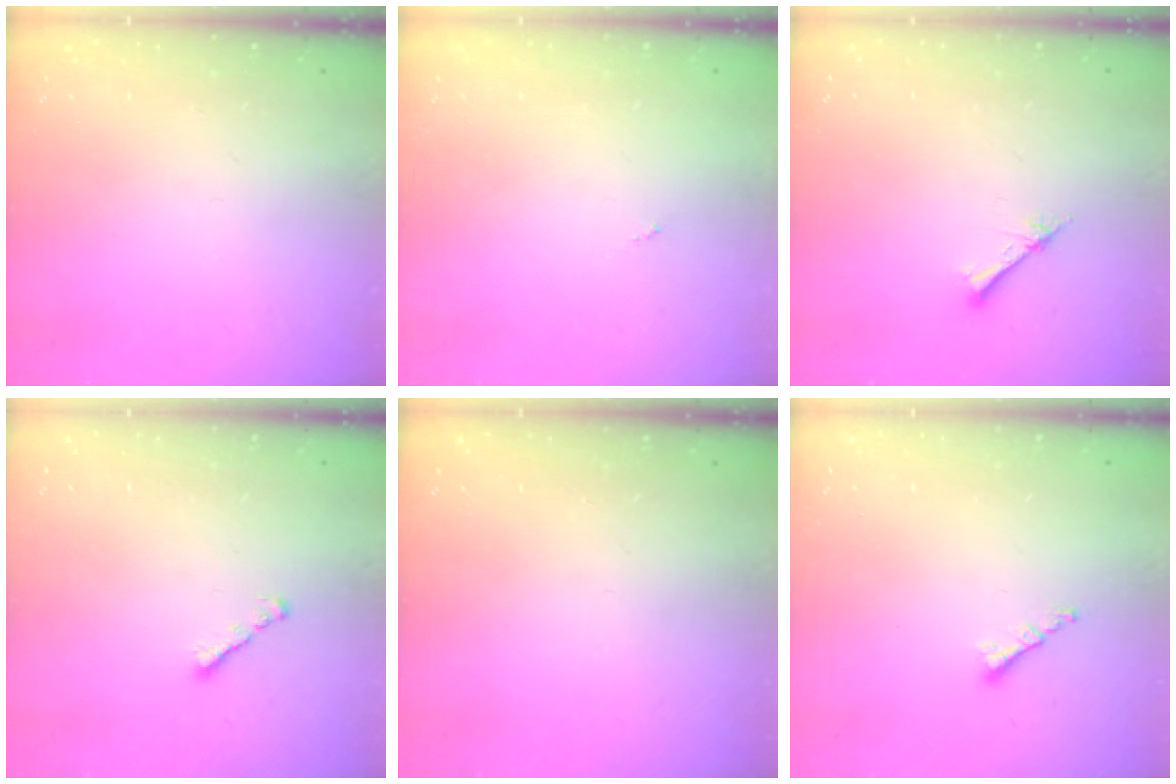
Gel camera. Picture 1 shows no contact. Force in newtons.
{"total": 0.0}
{"total": 2.4, "press": 2.4, "slide": 0.3}
{"total": 1.8, "press": 1.7, "slide": 0.6}
{"total": 0.0}
{"total": 1.2, "press": 1.1, "slide": 0.5}